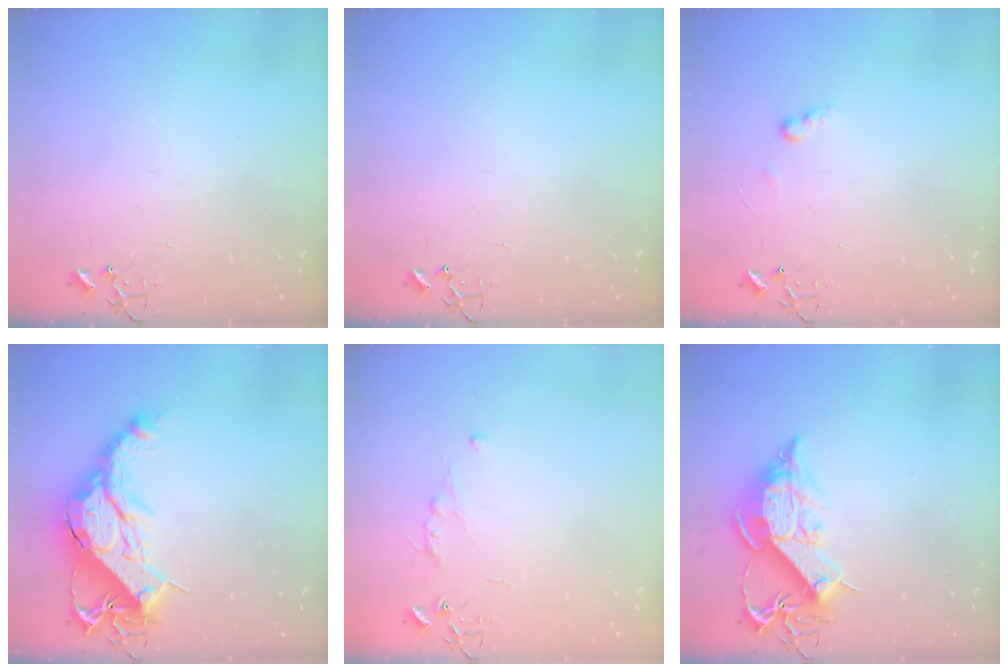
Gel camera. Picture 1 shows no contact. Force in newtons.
{"total": 0.0}
{"total": 6.0, "press": 5.9, "slide": 0.7}
{"total": 19.8, "press": 19.8, "slide": 1.2}
{"total": 4.8, "press": 4.8, "slide": 0.7}
{"total": 14.4, "press": 14.4, "slide": 1.2}